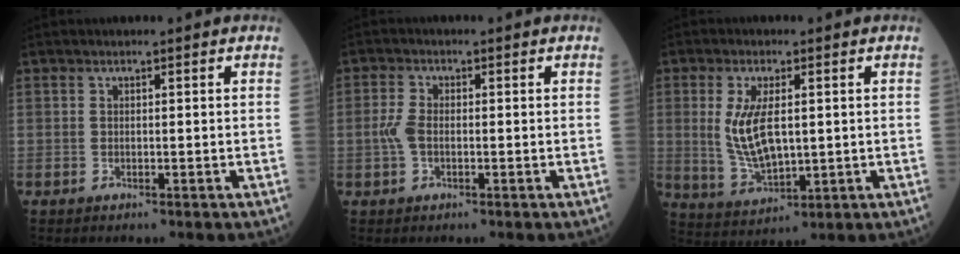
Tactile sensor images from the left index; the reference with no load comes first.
{"total": 2.8, "force": [-0.6, 1.4, 2.3], "torque": [-0.065, 0.002, -0.016]}
{"total": 8.0, "force": [1.0, 3.1, 7.3], "torque": [-0.162, -0.005, 0.028]}